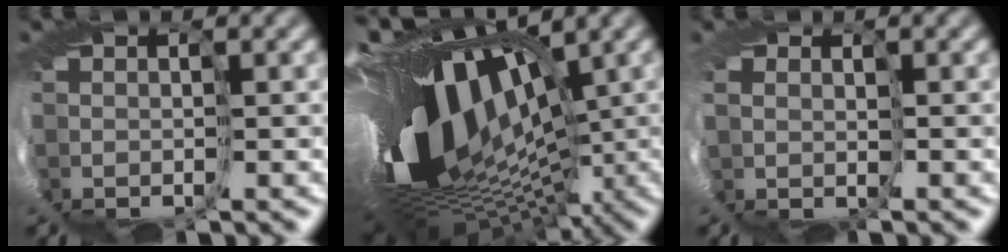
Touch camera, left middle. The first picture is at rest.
{"total": 16.0, "force": [1.1, 8.3, 13.6], "torque": [-0.267, -0.028, 0.018]}
{"total": 1.5, "force": [0.8, 1.3, 0.1], "torque": [-0.021, 0.005, 0.023]}